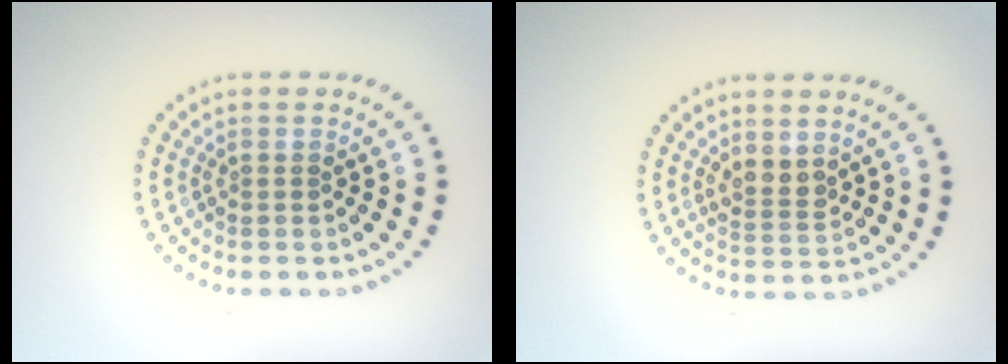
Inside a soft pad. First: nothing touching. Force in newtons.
{"total": 1.7, "press": 1.4, "slide": 1.0}